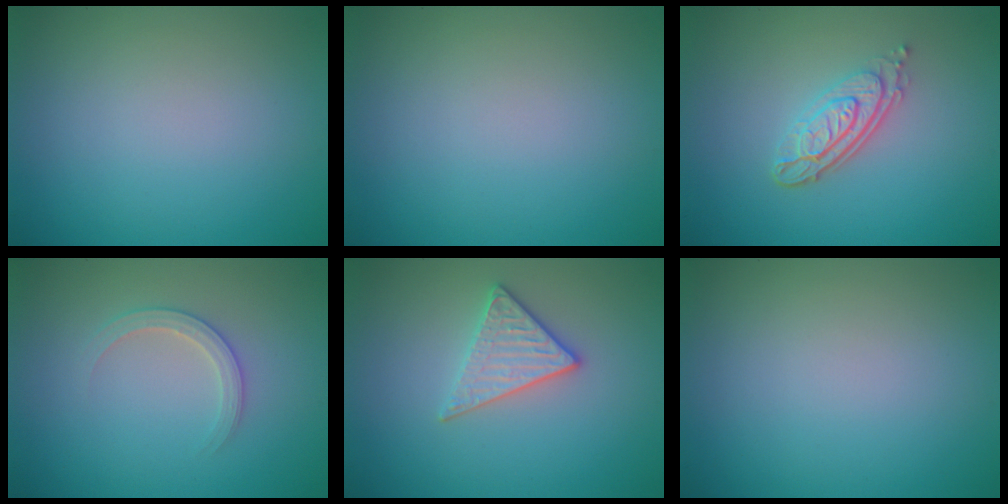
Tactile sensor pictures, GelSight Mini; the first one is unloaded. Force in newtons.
{"total": 0.0}
{"total": 3.7, "press": 2.9, "slide": 2.4}
{"total": 1.9, "press": 1.9, "slide": 0.2}
{"total": 2.7, "press": 2.6, "slide": 1.0}
{"total": 0.0}